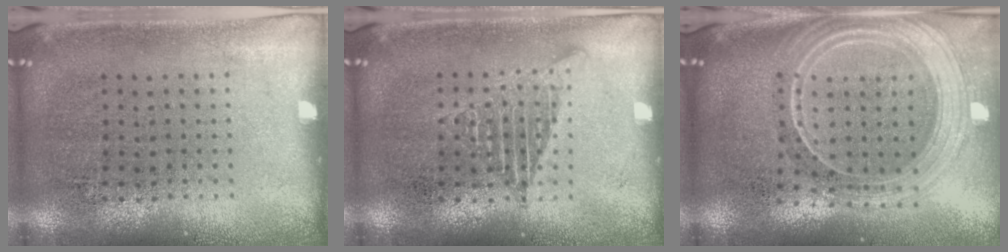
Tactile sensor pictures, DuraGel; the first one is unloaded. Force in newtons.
{"total": 1.9, "press": 1.9, "slide": 0.2}
{"total": 2.5, "press": 2.1, "slide": 1.3}